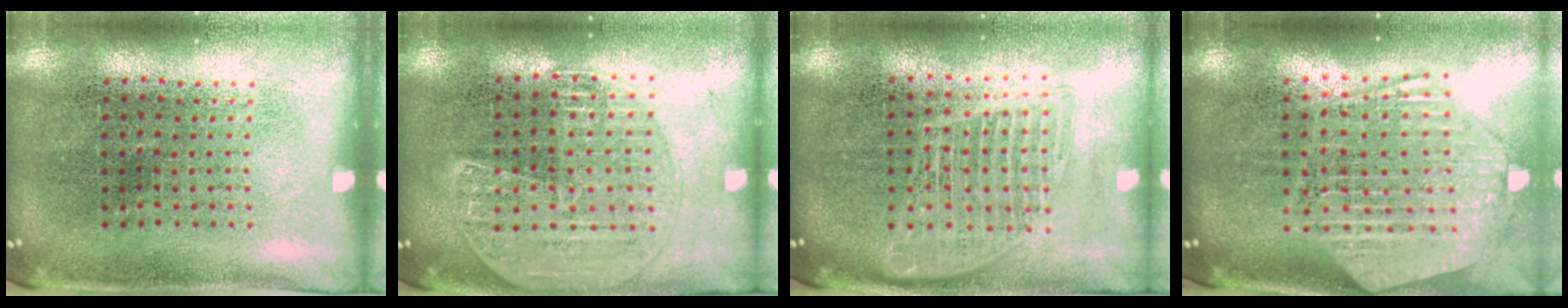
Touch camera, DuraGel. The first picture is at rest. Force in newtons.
{"total": 1.7, "press": 1.6, "slide": 0.6}
{"total": 1.6, "press": 1.4, "slide": 0.8}
{"total": 2.6, "press": 2.2, "slide": 1.5}